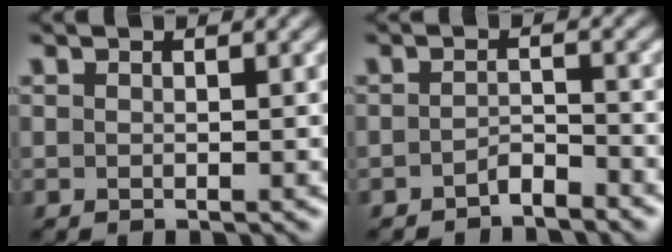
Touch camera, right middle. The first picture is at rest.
{"total": 1.6, "force": [-1.3, 0.3, 0.7], "torque": [-0.013, 0.006, -0.025]}